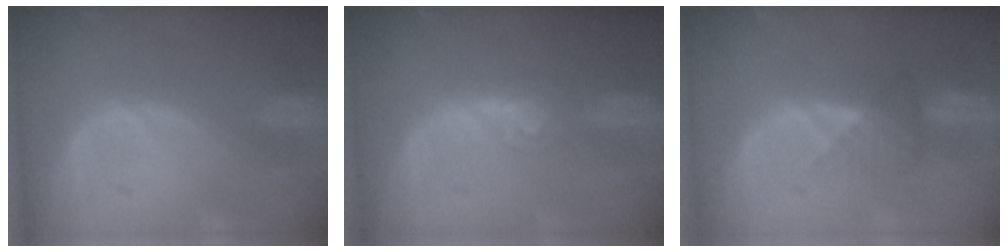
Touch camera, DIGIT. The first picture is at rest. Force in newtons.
{"total": 4.0, "press": 3.6, "slide": 1.7}
{"total": 3.3, "press": 3.1, "slide": 1.3}